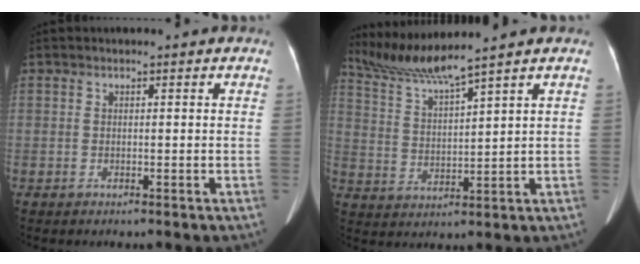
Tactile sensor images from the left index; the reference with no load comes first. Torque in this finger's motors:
{"motor_torque": [-0.26, -0.37, -0.07, 0.00]}